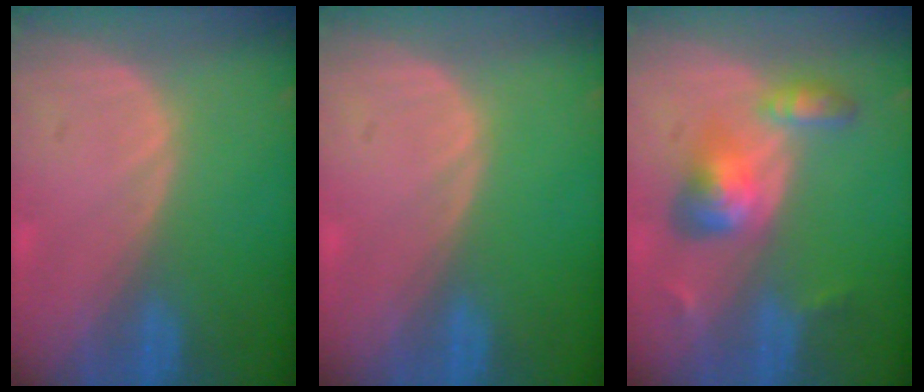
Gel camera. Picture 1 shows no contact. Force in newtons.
{"total": 0.0}
{"total": 6.2, "press": 5.6, "slide": 2.7}